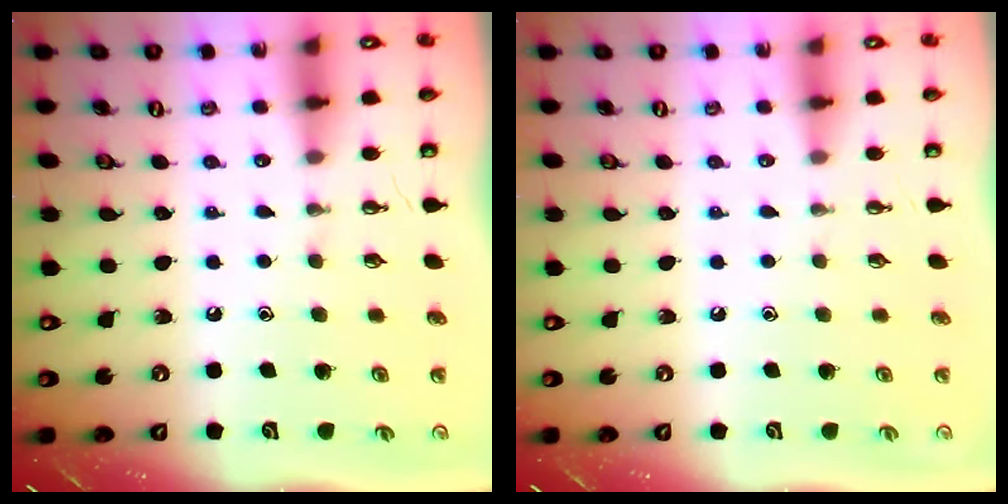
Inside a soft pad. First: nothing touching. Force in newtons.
{"total": 0.0}